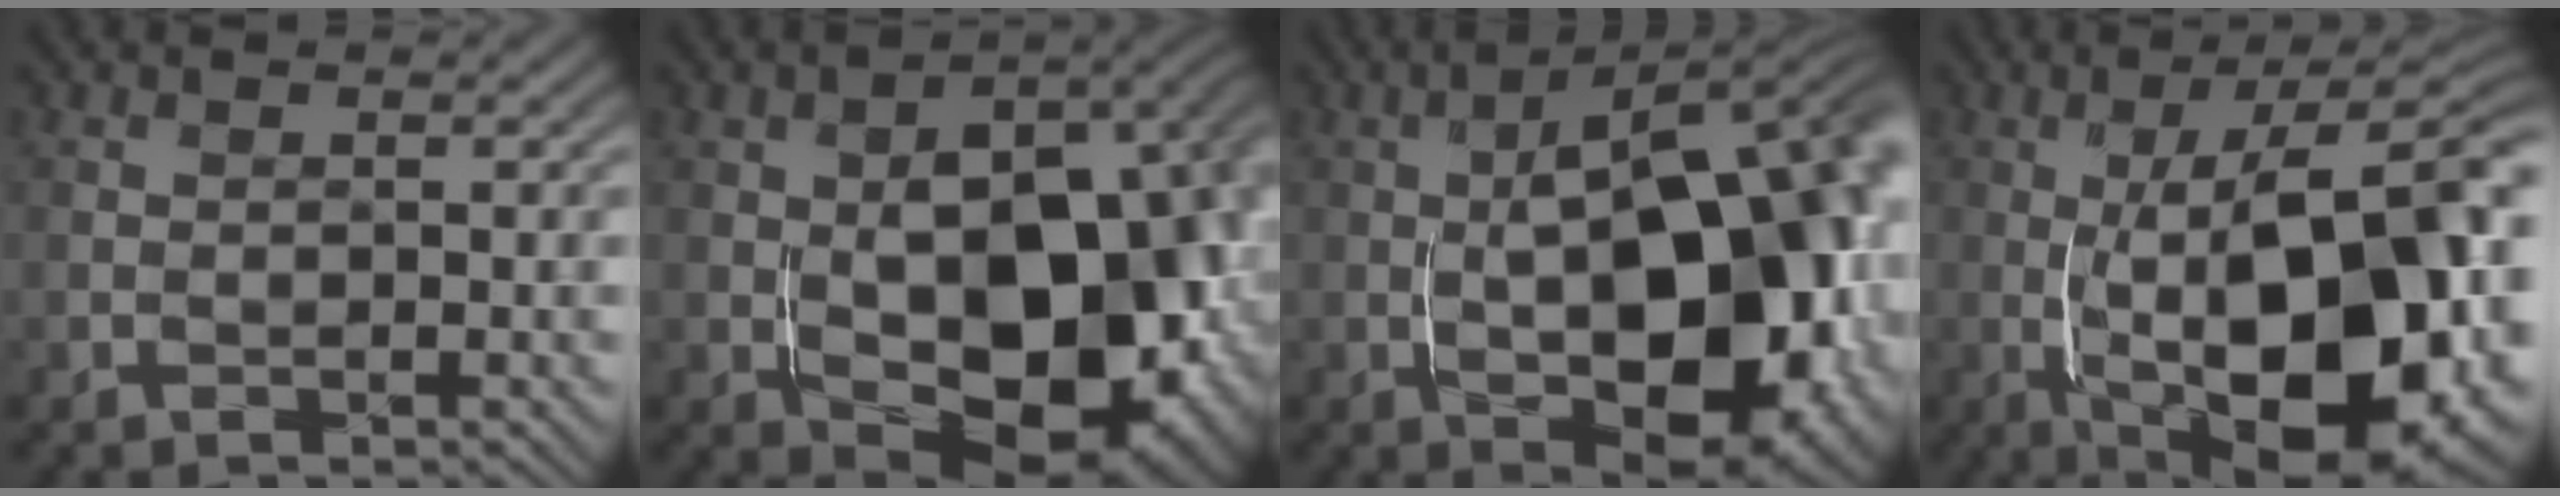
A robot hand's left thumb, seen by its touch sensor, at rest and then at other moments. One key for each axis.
{"total": 18.0, "fx": -1.8, "fy": 10.7, "fz": 14.4, "tx": -0.182, "ty": -0.018, "tz": -0.010}
{"total": 18.3, "fx": -1.5, "fy": 8.8, "fz": 16.0, "tx": -0.208, "ty": 0.006, "tz": -0.035}
{"total": 19.4, "fx": -2.7, "fy": 7.4, "fz": 17.7, "tx": -0.268, "ty": 0.012, "tz": -0.044}